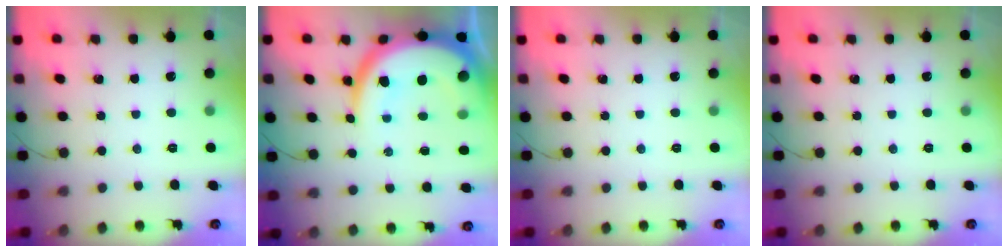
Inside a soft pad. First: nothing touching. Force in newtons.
{"total": 18.4, "press": 18.3, "slide": 1.9}
{"total": 0.0}
{"total": 0.0}